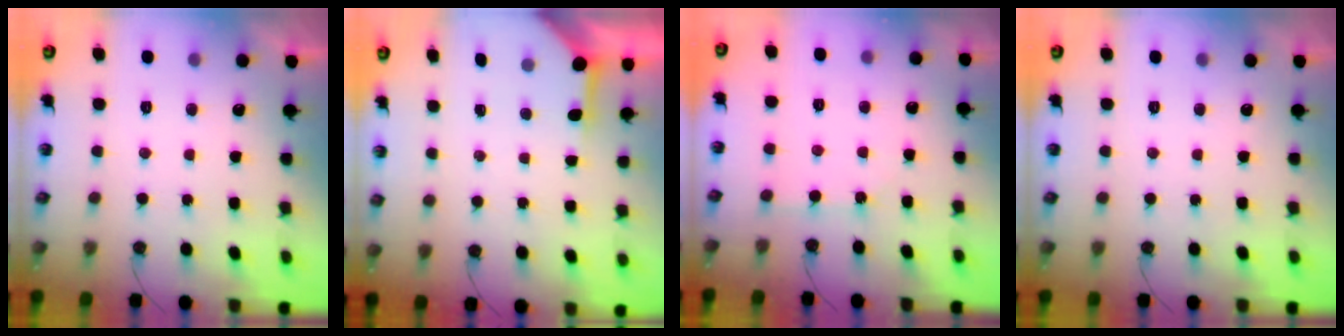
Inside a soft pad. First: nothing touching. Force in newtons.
{"total": 3.9, "press": 3.9, "slide": 0.4}
{"total": 3.3, "press": 3.3, "slide": 0.5}
{"total": 0.0}